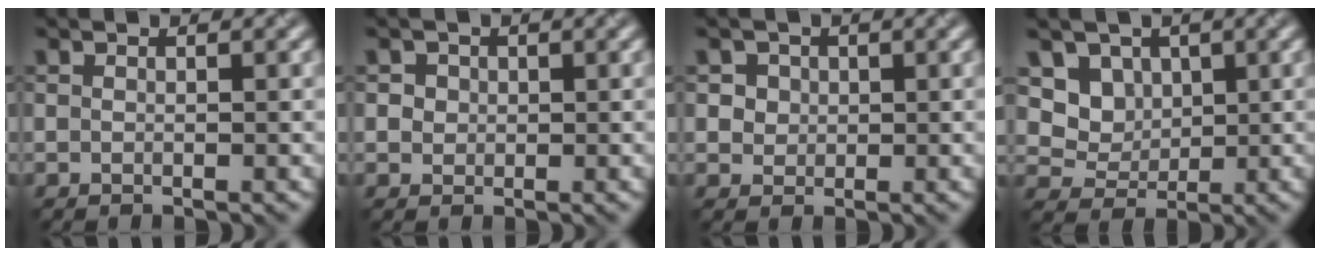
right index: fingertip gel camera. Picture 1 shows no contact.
{"total": 1.9, "force": [0.8, 1.6, 0.6], "torque": [-0.006, 0.005, 0.019]}
{"total": 2.9, "force": [1.3, 2.4, 1.1], "torque": [-0.022, 0.008, 0.025]}
{"total": 4.2, "force": [1.9, 3.4, 1.6], "torque": [-0.040, -0.021, 0.051]}